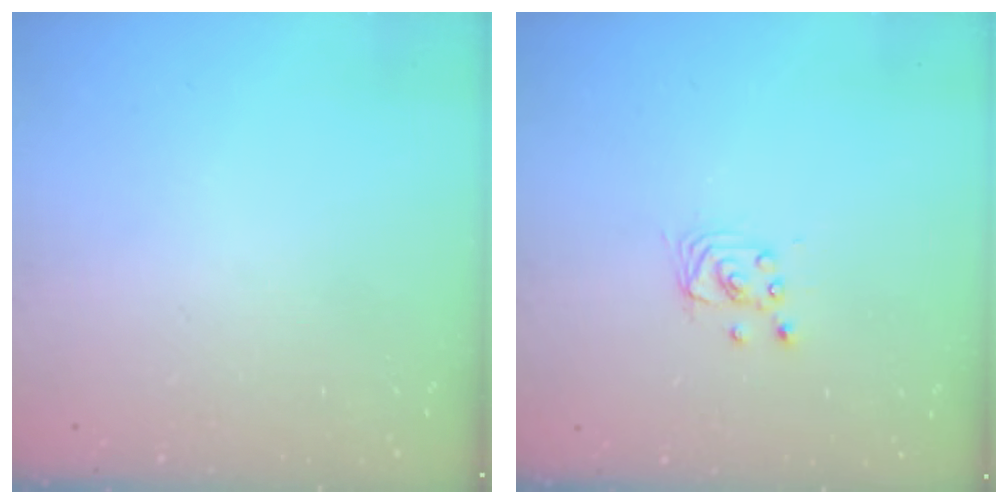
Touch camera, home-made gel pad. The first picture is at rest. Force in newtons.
{"total": 2.8, "press": 2.8, "slide": 0.2}